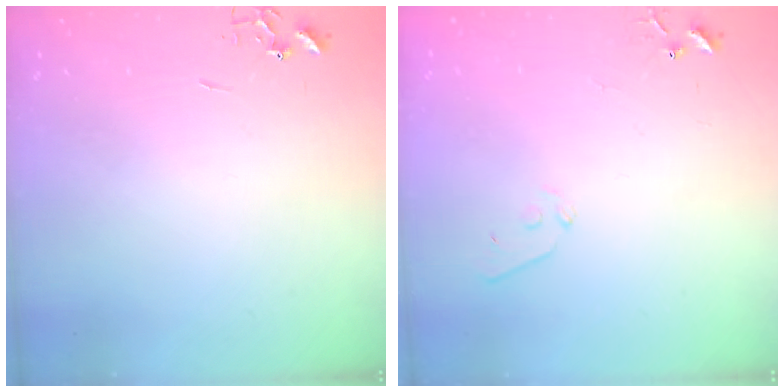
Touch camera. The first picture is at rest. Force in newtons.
{"total": 5.2, "press": 5.2, "slide": 0.5}